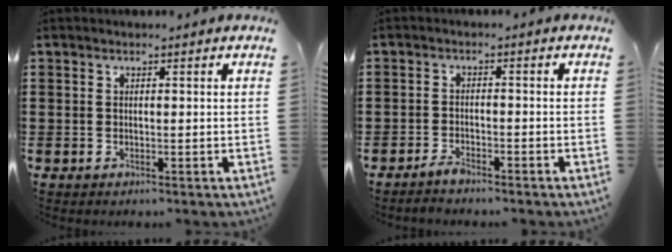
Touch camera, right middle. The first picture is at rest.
{"total": 2.0, "force": [-1.8, 0.3, 0.8], "torque": [-0.016, 0.003, -0.036]}